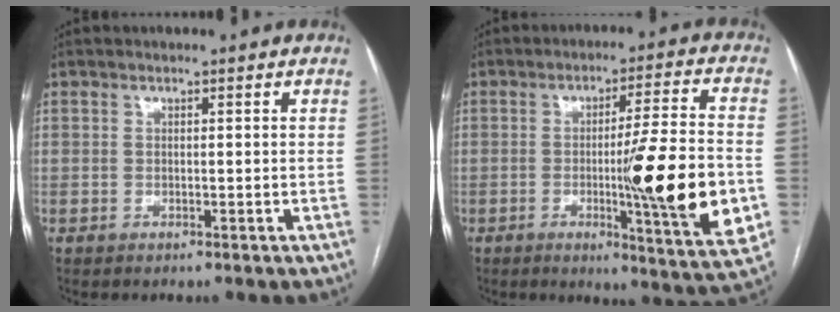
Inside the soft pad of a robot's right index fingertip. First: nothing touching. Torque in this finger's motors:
{"motor_torque": [2.08, -0.06, 1.05, 0.21]}